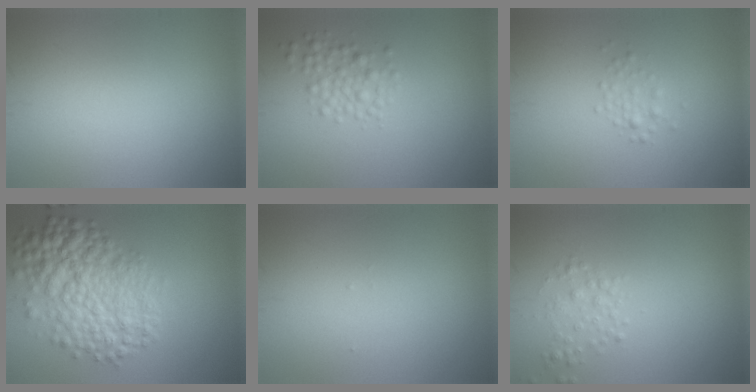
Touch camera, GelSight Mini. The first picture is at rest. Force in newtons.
{"total": 2.3, "press": 2.3, "slide": 0.1}
{"total": 1.2, "press": 1.2, "slide": 0.1}
{"total": 7.7, "press": 7.7, "slide": 0.2}
{"total": 0.0}
{"total": 1.6, "press": 1.6, "slide": 0.1}